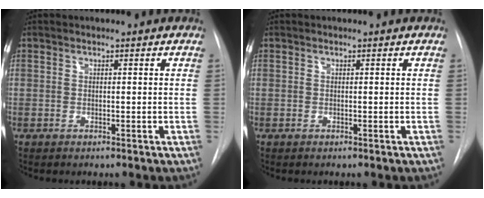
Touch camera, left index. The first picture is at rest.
{"total": 0.0}